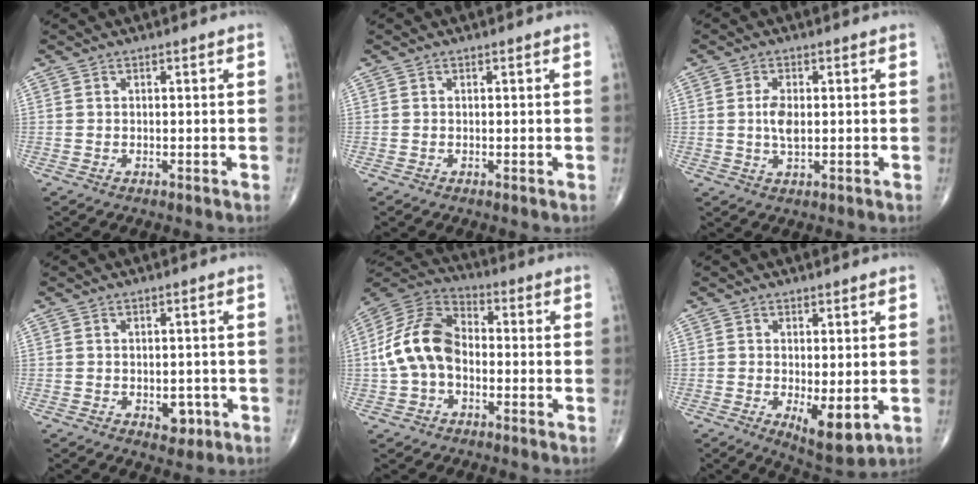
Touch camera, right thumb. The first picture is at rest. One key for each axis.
{"total": 0.0}
{"total": 3.8, "fx": 0.2, "fy": 1.8, "fz": 3.4, "tx": -0.067, "ty": -0.004, "tz": 0.004}
{"total": 3.4, "fx": -1.0, "fy": 2.3, "fz": 2.3, "tx": -0.013, "ty": 0.001, "tz": -0.007}
{"total": 12.9, "fx": -1.4, "fy": 8.8, "fz": 9.4, "tx": -0.178, "ty": 0.038, "tz": -0.039}
{"total": 6.9, "fx": -1.2, "fy": 2.6, "fz": 6.3, "tx": -0.092, "ty": -0.023, "tz": -0.008}